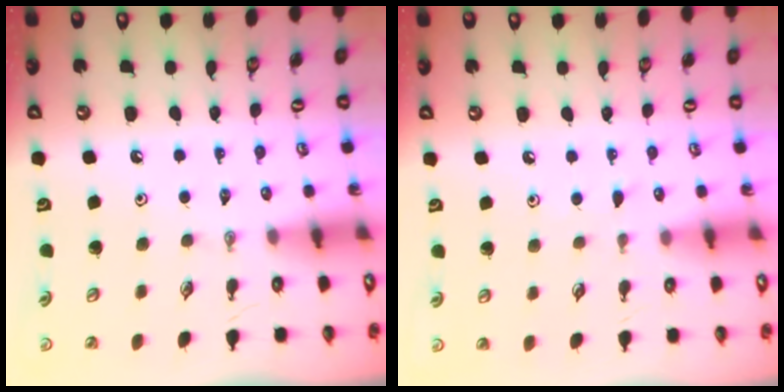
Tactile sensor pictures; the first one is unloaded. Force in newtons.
{"total": 3.4, "press": 3.4, "slide": 0.4}